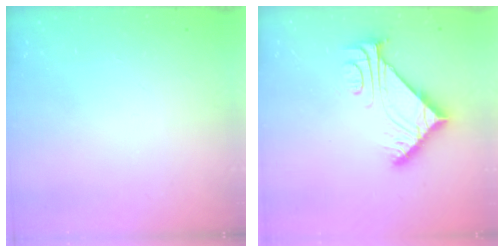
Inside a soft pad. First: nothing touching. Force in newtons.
{"total": 8.8, "press": 8.7, "slide": 0.9}